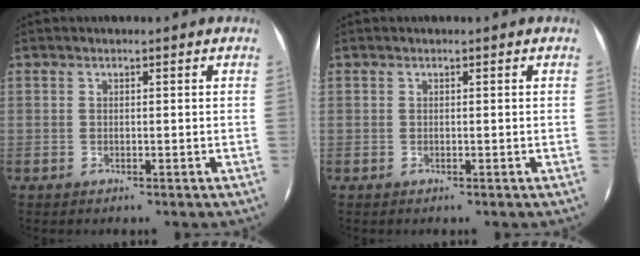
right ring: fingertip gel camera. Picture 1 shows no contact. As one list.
[{"total": 0.0}]